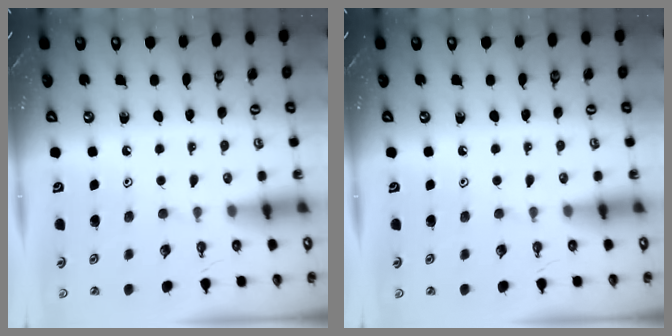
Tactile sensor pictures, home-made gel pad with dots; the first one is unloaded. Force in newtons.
{"total": 0.0}